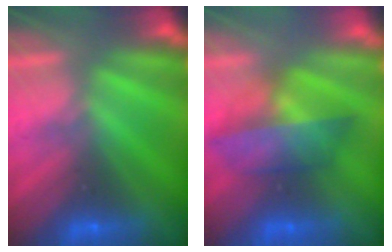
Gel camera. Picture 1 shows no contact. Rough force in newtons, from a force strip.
{"total": 4.3}